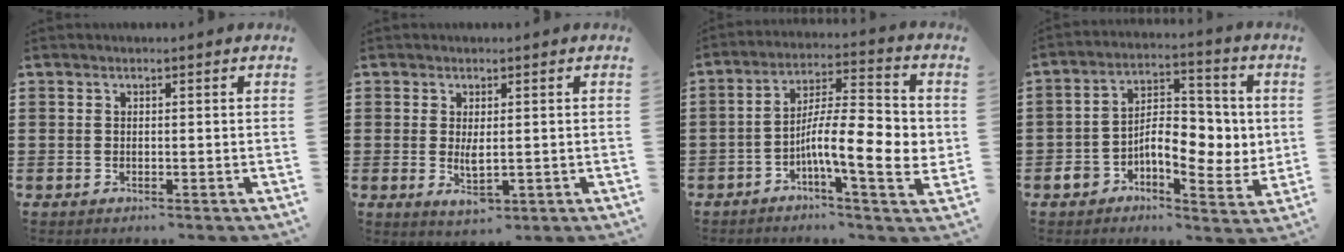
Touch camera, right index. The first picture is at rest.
{"total": 3.1, "force": [-0.1, 1.2, 2.9], "torque": [-0.055, -0.007, -0.006]}
{"total": 11.6, "force": [-2.0, 2.9, 11.0], "torque": [-0.197, -0.012, -0.038]}
{"total": 8.5, "force": [-1.4, 5.2, 6.6], "torque": [-0.100, 0.008, -0.029]}